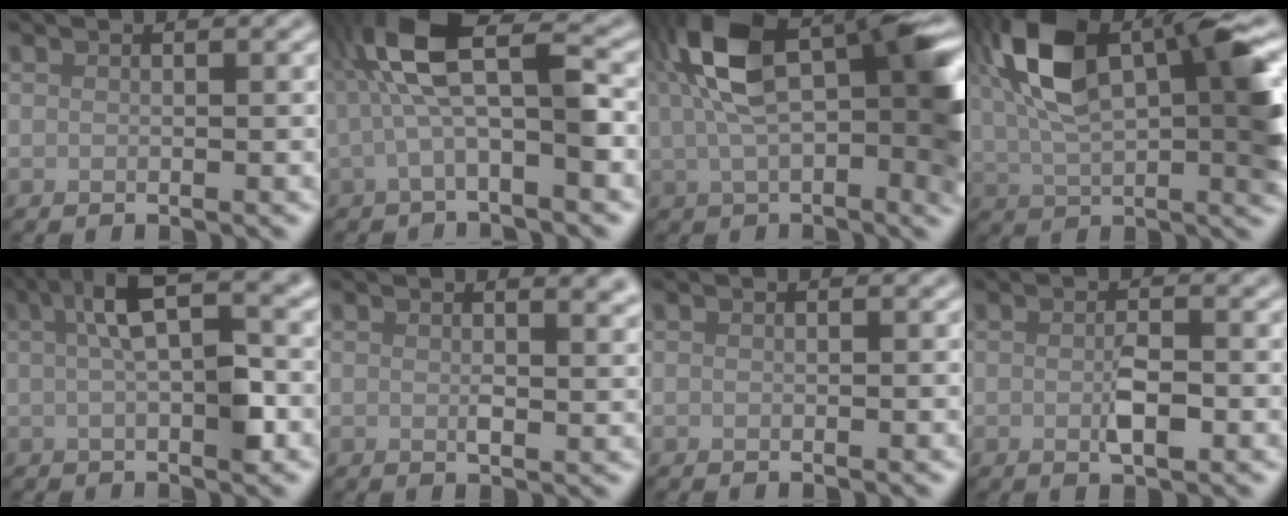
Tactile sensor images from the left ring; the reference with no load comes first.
{"total": 7.3, "force": [-0.1, 2.2, 6.9], "torque": [-0.141, 0.030, -0.013]}
{"total": 12.1, "force": [2.8, 5.3, 10.5], "torque": [-0.190, 0.001, 0.049]}
{"total": 12.0, "force": [3.2, 5.5, 10.2], "torque": [-0.188, 0.002, 0.059]}
{"total": 6.4, "force": [1.1, 1.8, 6.1], "torque": [-0.104, 0.014, 0.013]}
{"total": 3.2, "force": [1.5, 1.1, 2.6], "torque": [-0.032, -0.003, 0.023]}
{"total": 0.0}
{"total": 2.2, "force": [-0.4, 0.8, 2.0], "torque": [-0.036, -0.003, -0.007]}